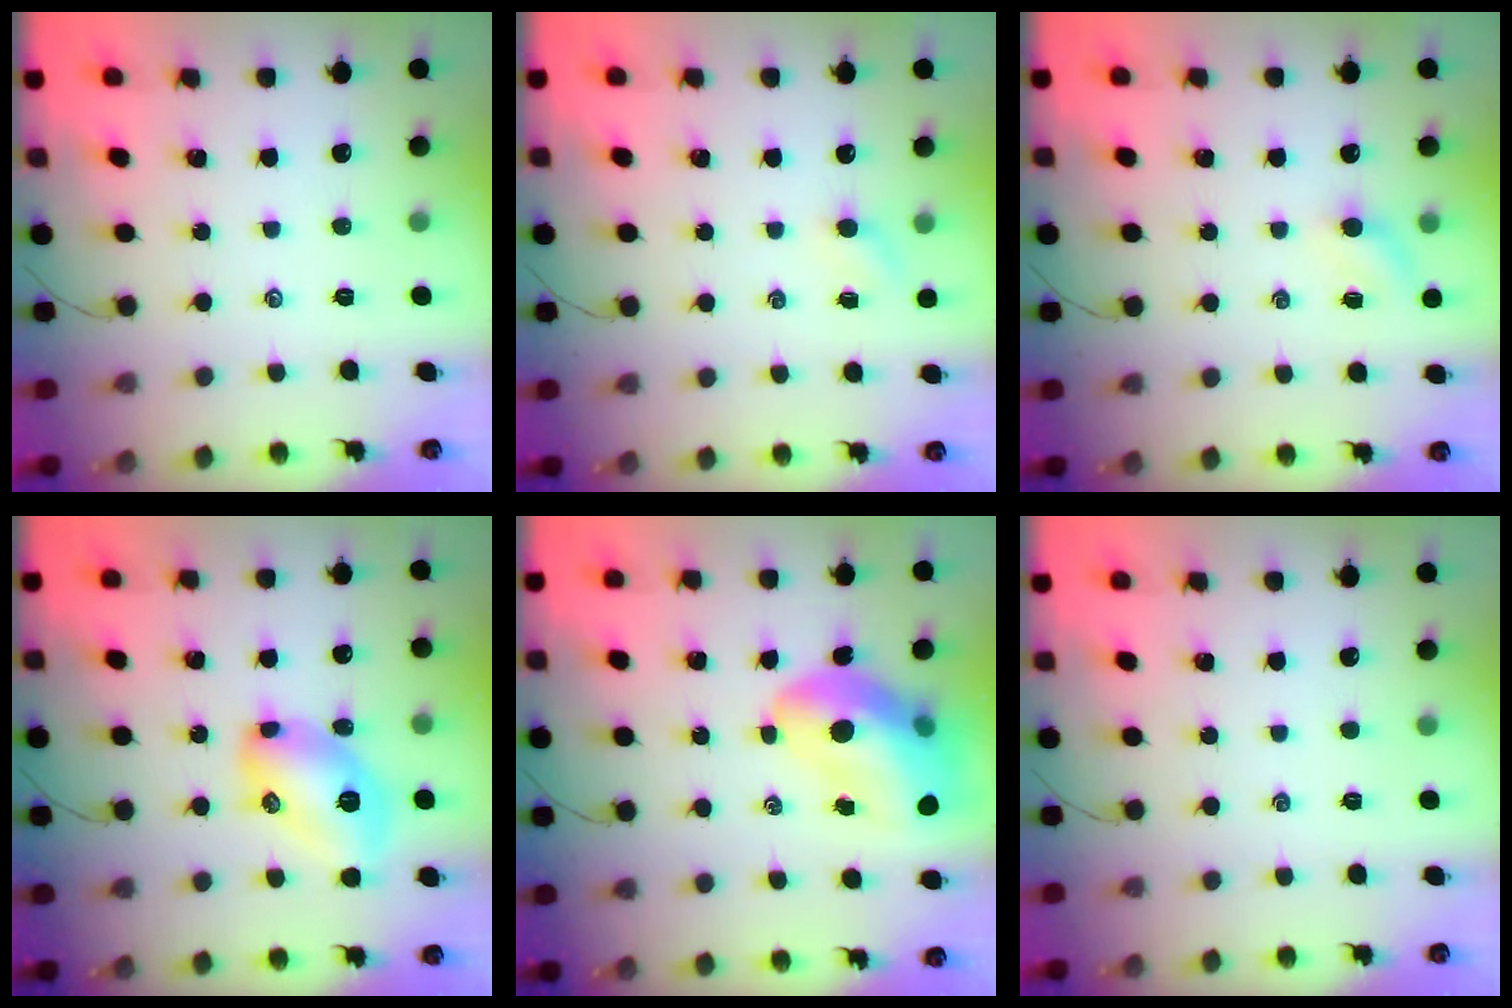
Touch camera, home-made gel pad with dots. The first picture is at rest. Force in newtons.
{"total": 2.8, "press": 2.7, "slide": 0.8}
{"total": 4.4, "press": 4.3, "slide": 0.9}
{"total": 12.1, "press": 12.1, "slide": 0.8}
{"total": 15.4, "press": 14.8, "slide": 4.2}
{"total": 0.0}